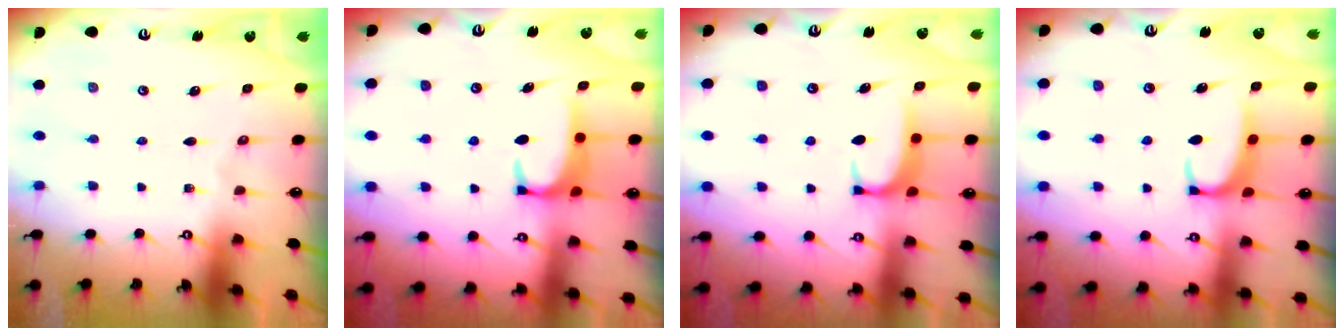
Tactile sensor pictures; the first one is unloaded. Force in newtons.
{"total": 2.5, "press": 2.4, "slide": 0.7}
{"total": 1.9, "press": 1.8, "slide": 0.5}
{"total": 2.3, "press": 2.2, "slide": 0.6}